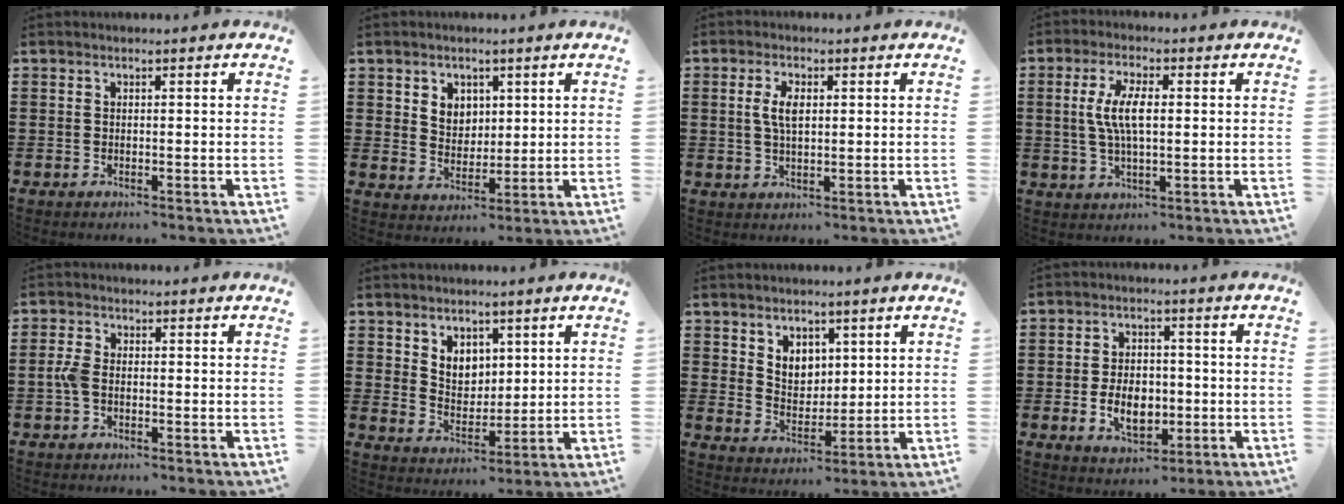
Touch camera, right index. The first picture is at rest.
{"total": 4.1, "force": [2.1, 3.4, 0.9], "torque": [-0.025, 0.008, 0.036]}
{"total": 4.3, "force": [0.8, 1.8, 3.9], "torque": [-0.080, 0.009, 0.012]}
{"total": 6.8, "force": [0.6, 2.4, 6.3], "torque": [-0.135, 0.004, 0.003]}
{"total": 2.8, "force": [-0.4, 1.6, 2.3], "torque": [-0.068, -0.005, -0.015]}
{"total": 4.9, "force": [3.1, 3.6, 1.1], "torque": [-0.032, 0.001, 0.055]}
{"total": 4.8, "force": [2.9, 3.6, 1.2], "torque": [-0.034, 0.004, 0.052]}
{"total": 6.8, "force": [-1.3, 4.6, 4.9], "torque": [-0.089, 0.000, -0.029]}